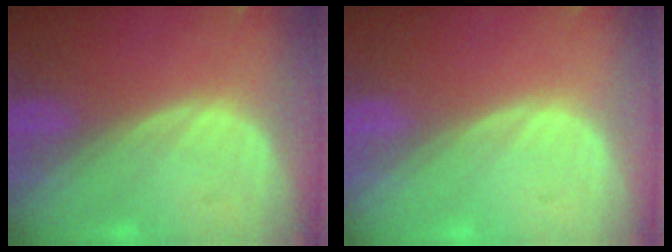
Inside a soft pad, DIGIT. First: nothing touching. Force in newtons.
{"total": 0.0}